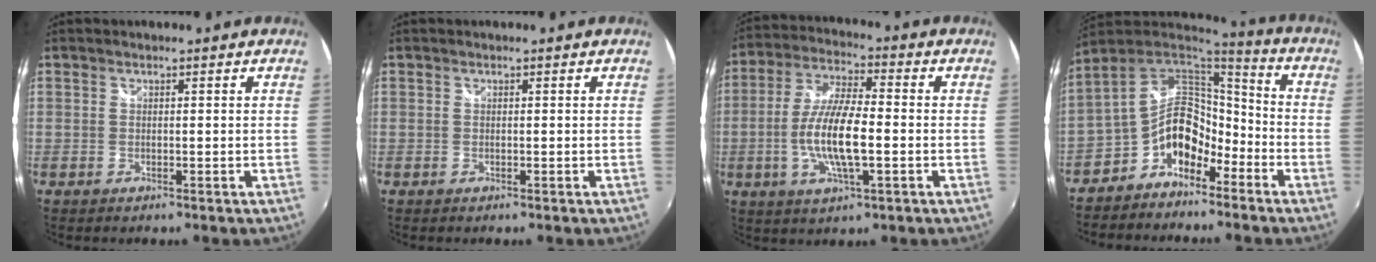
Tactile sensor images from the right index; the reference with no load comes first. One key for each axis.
{"total": 0.0}
{"total": 12.0, "fx": -2.4, "fy": 3.2, "fz": 11.3, "tx": -0.231, "ty": -0.002, "tz": -0.047}
{"total": 11.4, "fx": -6.5, "fy": 7.0, "fz": 6.2, "tx": -0.125, "ty": 0.033, "tz": -0.129}